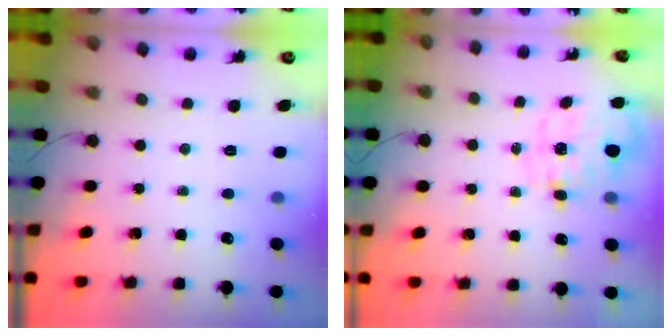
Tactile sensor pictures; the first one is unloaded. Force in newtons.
{"total": 8.7, "press": 8.5, "slide": 2.0}